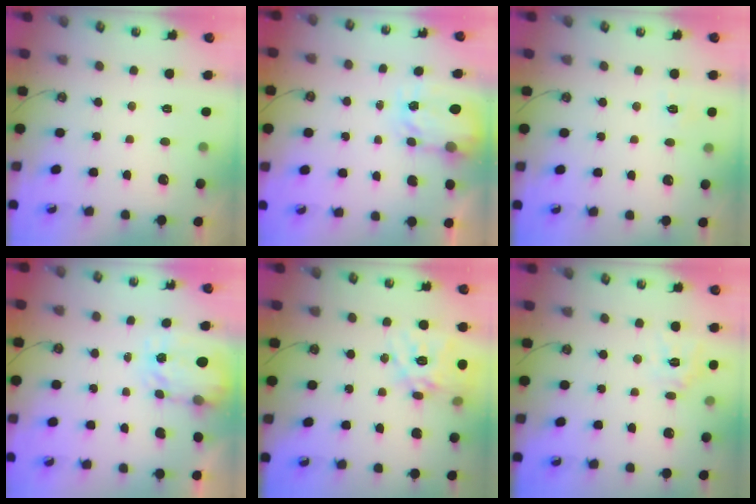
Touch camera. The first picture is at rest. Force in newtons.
{"total": 3.7, "press": 3.7, "slide": 0.4}
{"total": 5.8, "press": 5.7, "slide": 0.8}
{"total": 3.6, "press": 3.5, "slide": 0.5}
{"total": 16.9, "press": 16.8, "slide": 1.5}
{"total": 10.1, "press": 10.1, "slide": 0.6}